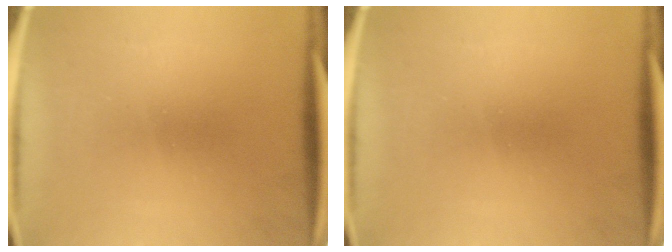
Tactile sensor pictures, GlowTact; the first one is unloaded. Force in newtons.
{"total": 0.0}